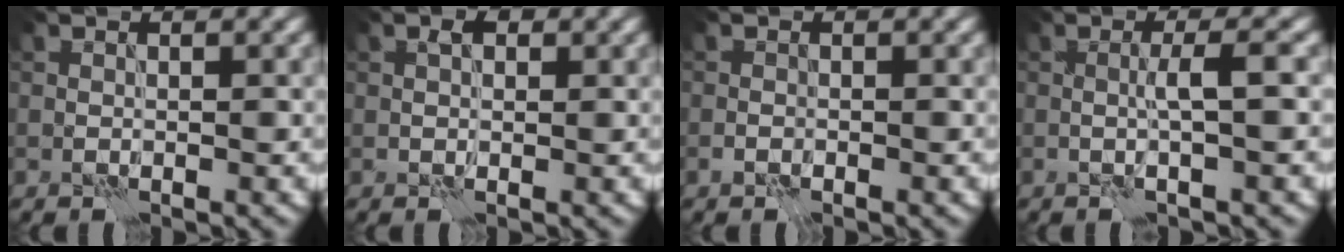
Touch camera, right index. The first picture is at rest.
{"total": 1.5, "force": [0.5, 0.9, 1.1], "torque": [-0.016, 0.004, 0.007]}
{"total": 0.7, "force": [-0.5, 0.4, 0.3], "torque": [-0.004, 0.001, -0.009]}
{"total": 2.3, "force": [-0.2, 0.1, 2.3], "torque": [-0.040, 0.005, -0.009]}